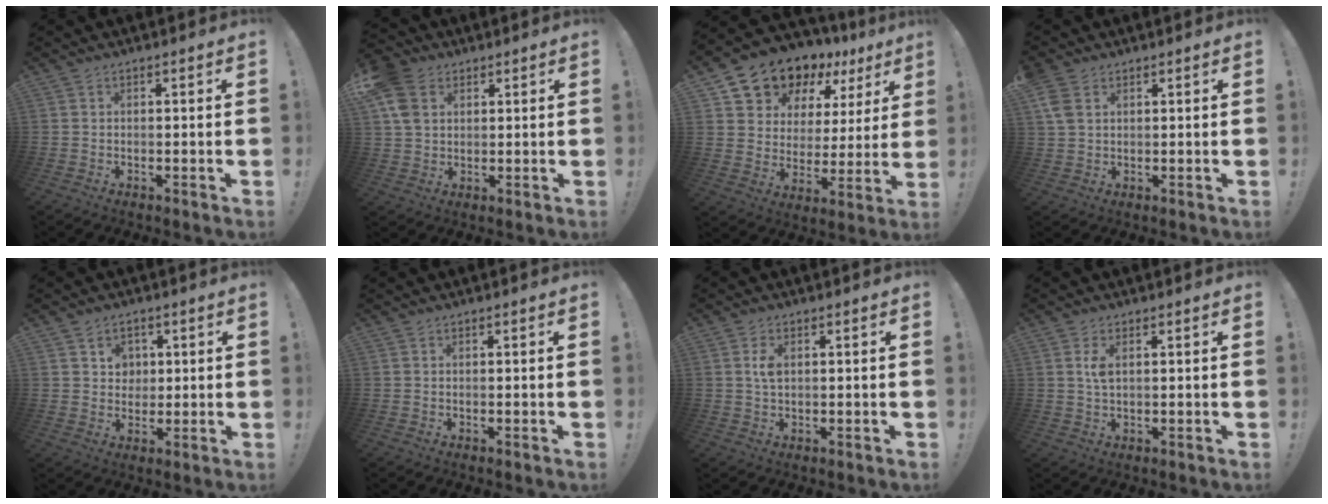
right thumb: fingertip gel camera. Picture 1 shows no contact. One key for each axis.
{"total": 11.8, "fx": 4.5, "fy": 8.8, "fz": 6.5, "tx": -0.130, "ty": -0.011, "tz": 0.090}
{"total": 12.9, "fx": 10.8, "fy": 6.6, "fz": 2.8, "tx": -0.057, "ty": -0.089, "tz": 0.197}
{"total": 5.2, "fx": 2.6, "fy": 3.2, "fz": 3.2, "tx": -0.057, "ty": -0.009, "tz": 0.049}
{"total": 5.3, "fx": 2.2, "fy": 4.8, "fz": 0.9, "tx": -0.008, "ty": -0.015, "tz": 0.040}
{"total": 0.0}
{"total": 2.9, "fx": 0.8, "fy": 1.6, "fz": 2.3, "tx": -0.030, "ty": -0.002, "tz": 0.010}
{"total": 3.0, "fx": 1.0, "fy": 0.9, "fz": 2.7, "tx": -0.041, "ty": -0.004, "tz": 0.012}